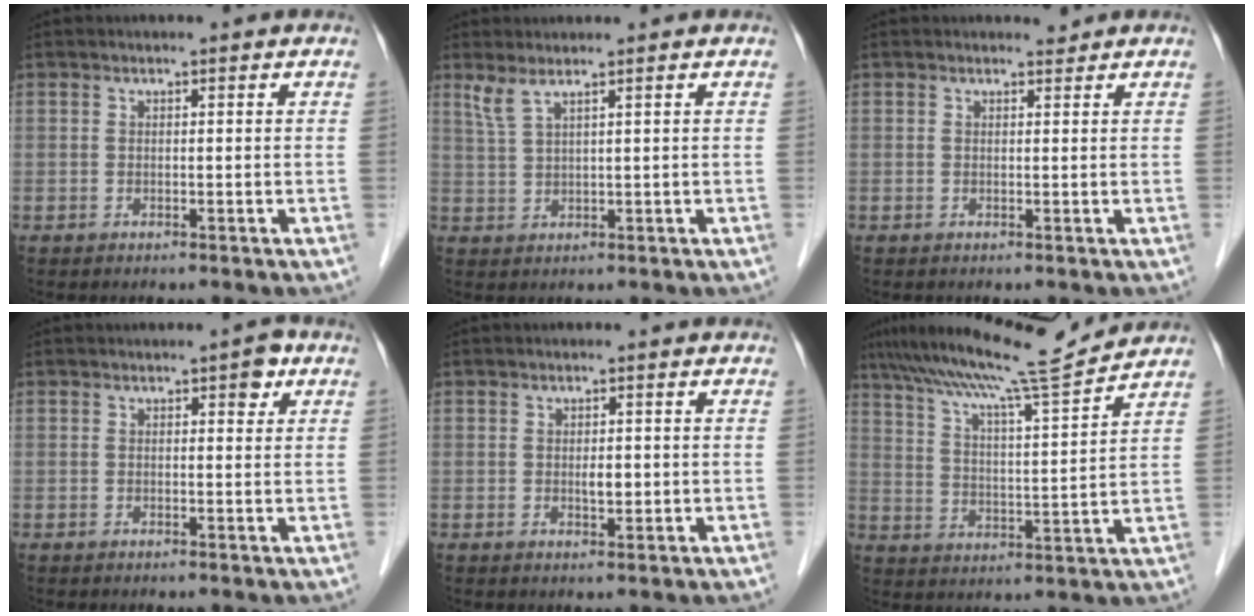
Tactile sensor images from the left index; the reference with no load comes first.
{"total": 2.7, "force": [2.0, 0.1, 1.9], "torque": [-0.054, 0.004, 0.048]}
{"total": 0.8, "force": [0.8, 0.1, -0.1], "torque": [-0.008, -0.007, 0.010]}
{"total": 2.3, "force": [1.2, 1.0, 1.8], "torque": [-0.018, 0.004, 0.012]}
{"total": 1.8, "force": [-0.3, 0.7, 1.6], "torque": [-0.028, -0.004, -0.003]}
{"total": 13.6, "force": [12.2, -1.5, 5.8], "torque": [-0.106, -0.005, 0.195]}